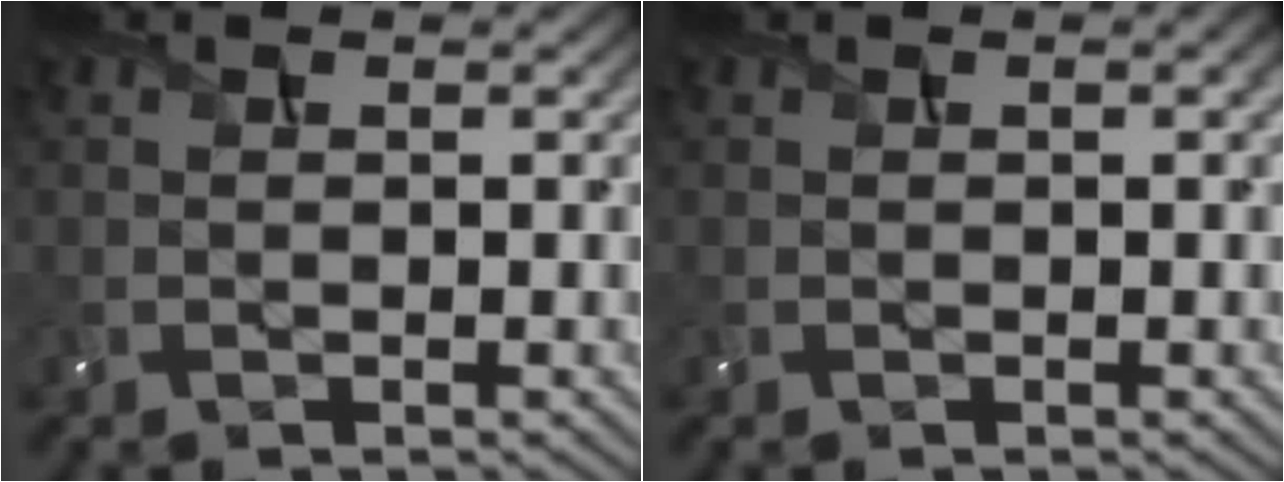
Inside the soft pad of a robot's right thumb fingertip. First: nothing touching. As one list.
[{"total": 0.7, "force": [0.2, 0.1, 0.6], "torque": [-0.011, 0.003, 0.003]}]